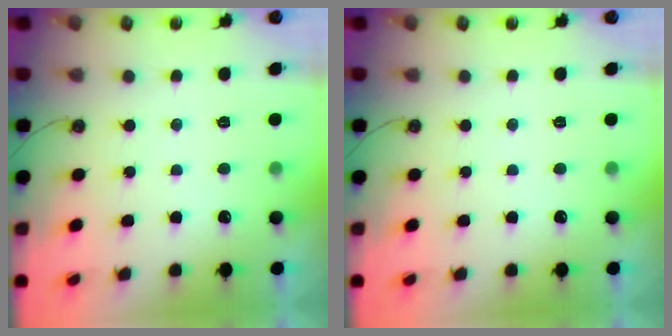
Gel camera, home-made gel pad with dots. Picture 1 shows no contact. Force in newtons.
{"total": 0.0}